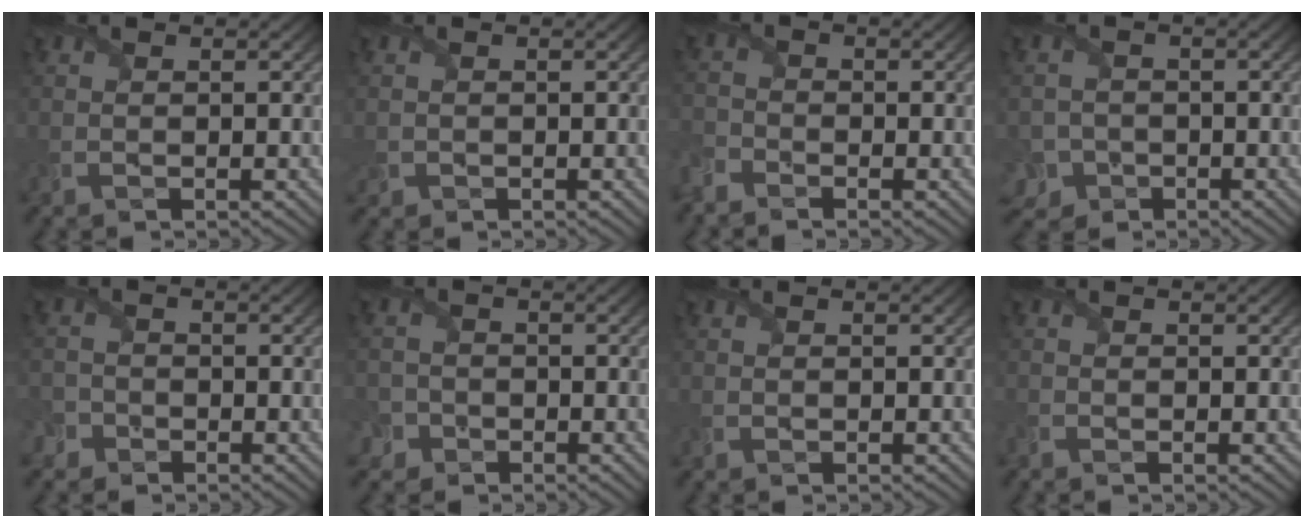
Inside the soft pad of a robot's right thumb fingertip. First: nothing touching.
{"total": 0.9, "force": [-0.2, 0.9, 0.2], "torque": [-0.008, -0.007, -0.005]}
{"total": 2.9, "force": [-2.6, 1.2, 0.7], "torque": [-0.022, -0.011, -0.068]}
{"total": 5.2, "force": [-2.7, 4.1, 1.5], "torque": [-0.037, -0.012, -0.055]}
{"total": 2.9, "force": [-1.8, 2.1, 0.5], "torque": [-0.009, -0.003, -0.046]}
{"total": 3.5, "force": [-2.0, 2.7, 0.7], "torque": [-0.015, -0.001, -0.049]}
{"total": 0.0}
{"total": 0.9, "force": [-0.8, 0.3, 0.3], "torque": [-0.011, -0.009, -0.018]}